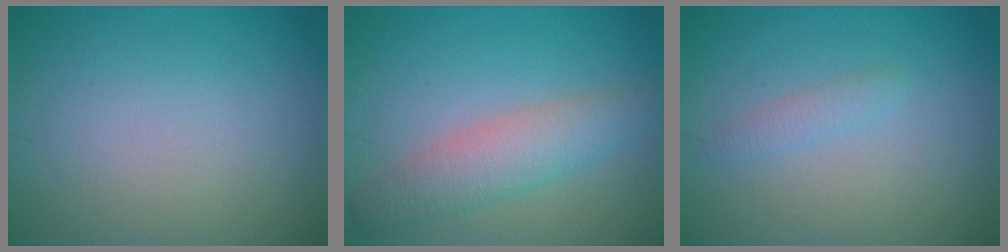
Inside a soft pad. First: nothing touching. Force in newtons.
{"total": 4.4, "press": 4.4, "slide": 0.2}
{"total": 1.3, "press": 1.3, "slide": 0.0}